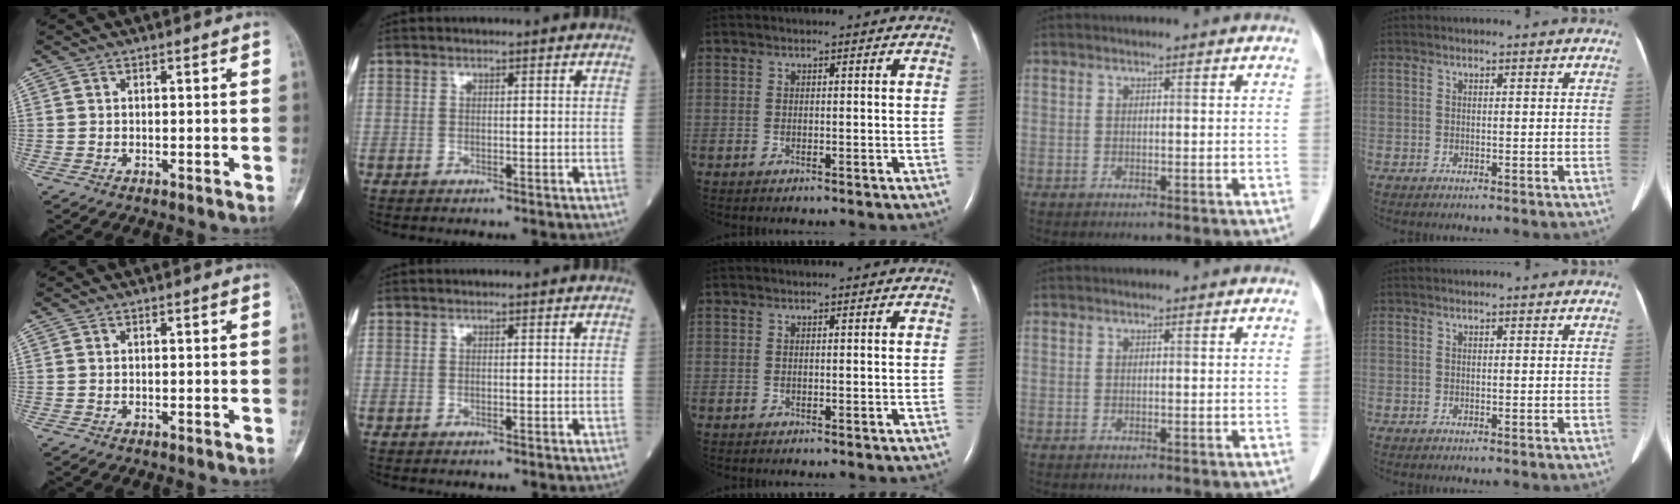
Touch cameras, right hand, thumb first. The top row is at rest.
{}